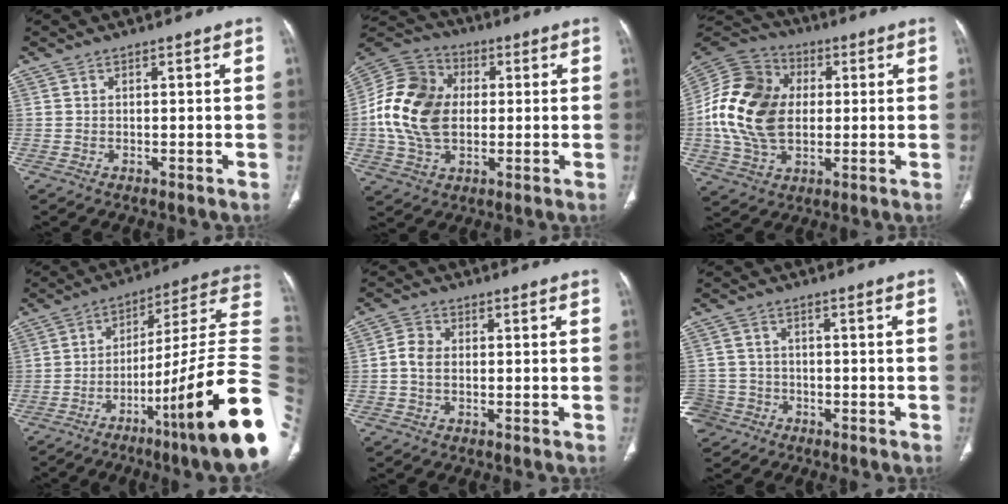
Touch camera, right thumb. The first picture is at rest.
{"total": 17.2, "force": [0.3, 12.3, 12.0], "torque": [-0.221, 0.019, 0.003]}
{"total": 19.6, "force": [0.7, 14.0, 13.7], "torque": [-0.262, 0.015, 0.012]}
{"total": 26.6, "force": [-7.9, 2.1, 25.3], "torque": [-0.316, 0.047, -0.122]}
{"total": 3.5, "force": [-0.3, 2.5, 2.4], "torque": [-0.049, 0.010, -0.011]}
{"total": 7.5, "force": [-3.8, 6.3, 1.0], "torque": [-0.027, 0.027, -0.064]}